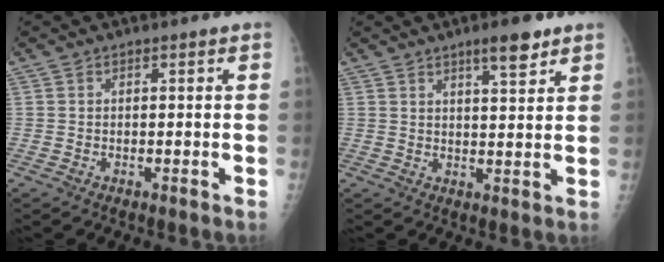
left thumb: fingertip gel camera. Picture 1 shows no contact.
{"total": 5.7, "force": [3.9, 1.3, 4.0], "torque": [-0.053, -0.024, 0.058]}